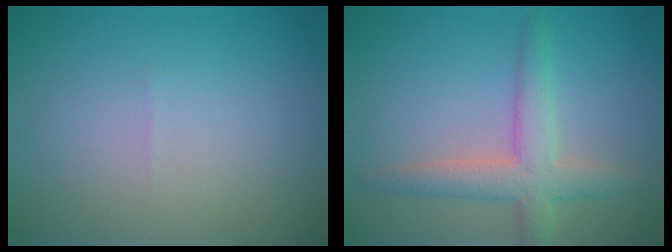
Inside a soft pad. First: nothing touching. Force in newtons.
{"total": 3.9, "press": 3.9, "slide": 0.1}